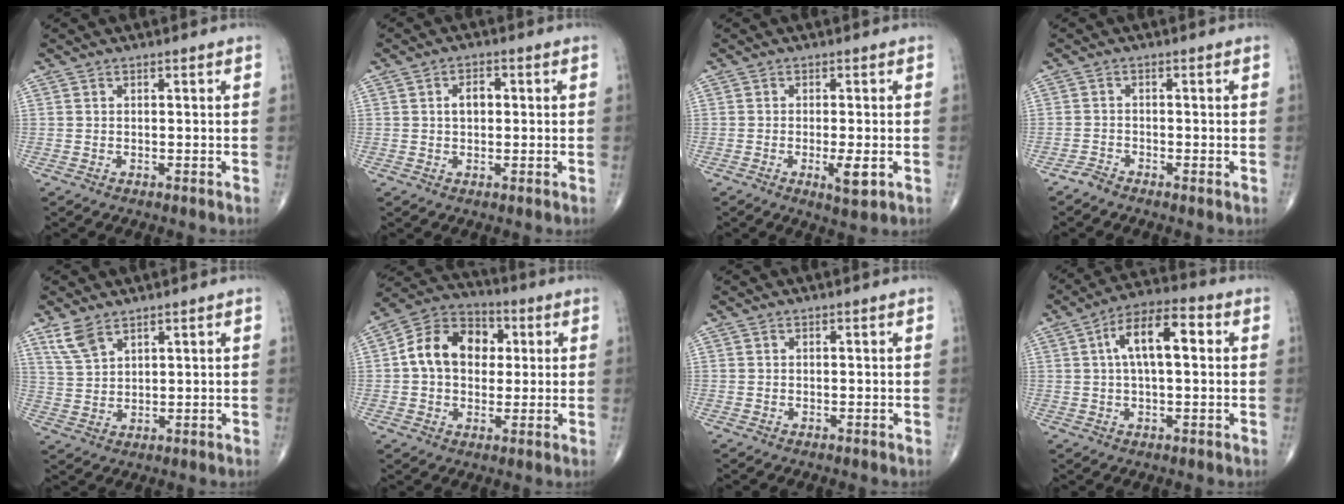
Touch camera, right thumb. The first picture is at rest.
{"total": 3.3, "force": [0.4, 2.2, 2.5], "torque": [-0.038, 0.009, 0.005]}
{"total": 4.3, "force": [-1.3, 1.1, 4.0], "torque": [-0.062, -0.009, -0.019]}
{"total": 1.4, "force": [-1.3, 0.3, 0.5], "torque": [-0.010, -0.003, -0.032]}
{"total": 5.1, "force": [3.5, 2.7, 2.5], "torque": [-0.043, -0.013, 0.078]}
{"total": 13.7, "force": [1.9, 10.2, 8.9], "torque": [-0.121, 0.023, 0.022]}
{"total": 0.0}
{"total": 11.0, "force": [2.3, 4.6, 9.7], "torque": [-0.162, 0.026, 0.030]}